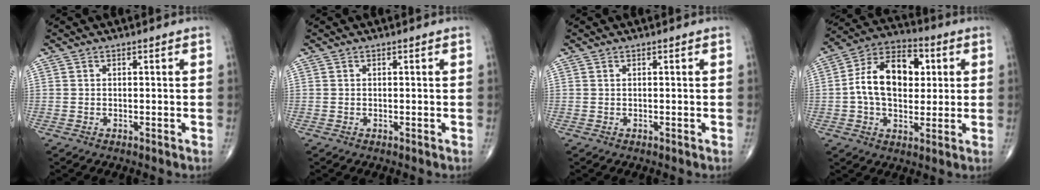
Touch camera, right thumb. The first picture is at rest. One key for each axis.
{"total": 0.0}
{"total": 0.0}
{"total": 16.5, "fx": 2.6, "fy": 10.5, "fz": 12.5, "tx": -0.186, "ty": 0.017, "tz": 0.034}